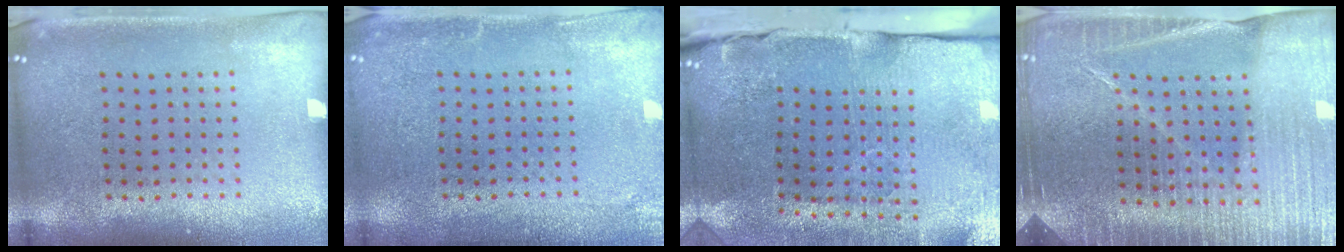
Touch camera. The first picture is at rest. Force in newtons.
{"total": 2.1, "press": 2.1, "slide": 0.2}
{"total": 4.8, "press": 3.8, "slide": 2.8}
{"total": 4.5, "press": 4.2, "slide": 1.6}